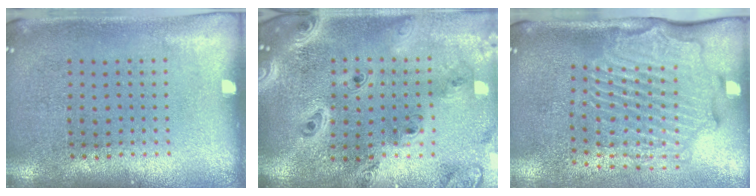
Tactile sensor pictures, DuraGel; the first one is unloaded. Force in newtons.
{"total": 2.9, "press": 2.5, "slide": 1.6}
{"total": 2.7, "press": 2.2, "slide": 1.7}